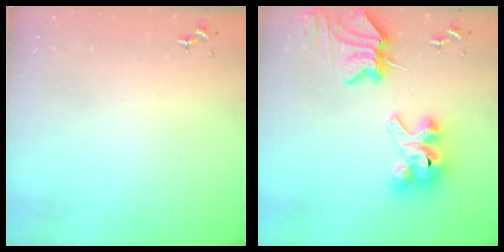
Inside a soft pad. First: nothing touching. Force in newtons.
{"total": 15.0, "press": 14.9, "slide": 1.6}